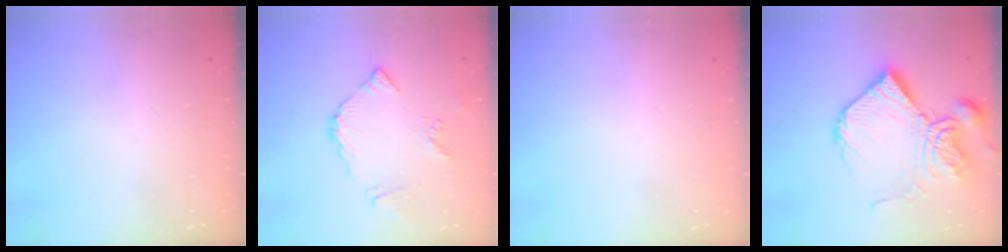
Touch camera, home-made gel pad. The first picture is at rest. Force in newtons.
{"total": 7.9, "press": 7.8, "slide": 0.5}
{"total": 0.0}
{"total": 17.7, "press": 17.6, "slide": 1.9}